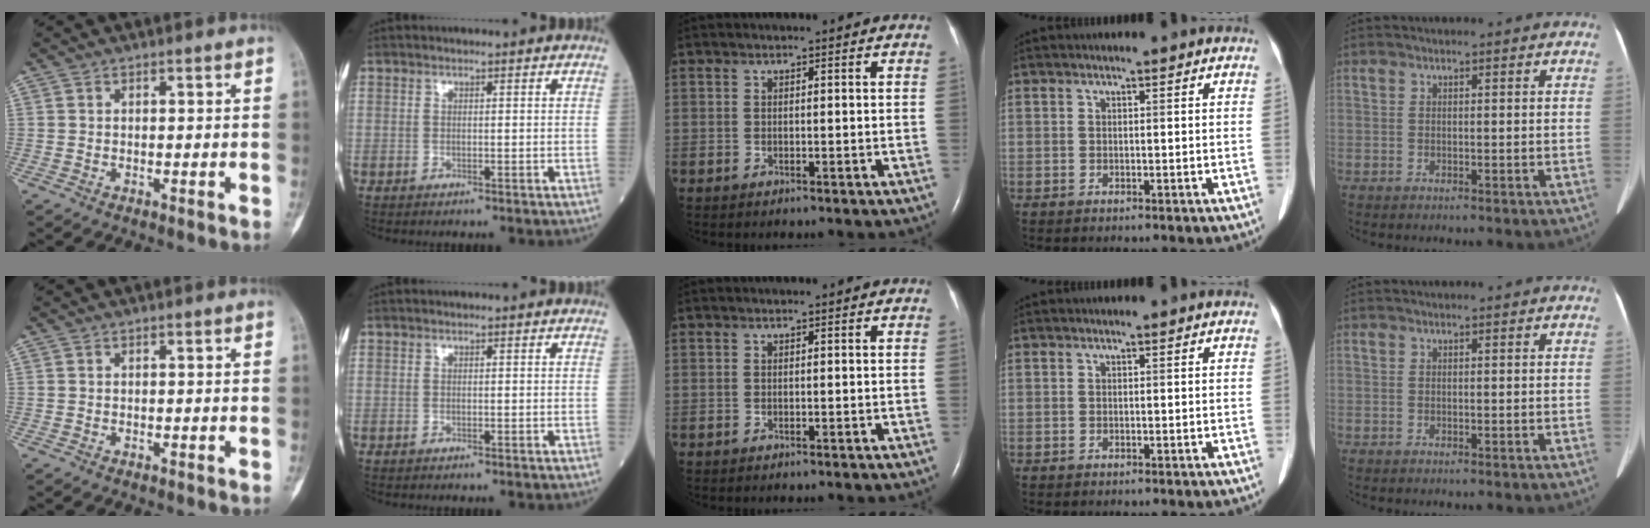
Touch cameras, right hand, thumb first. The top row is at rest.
{}